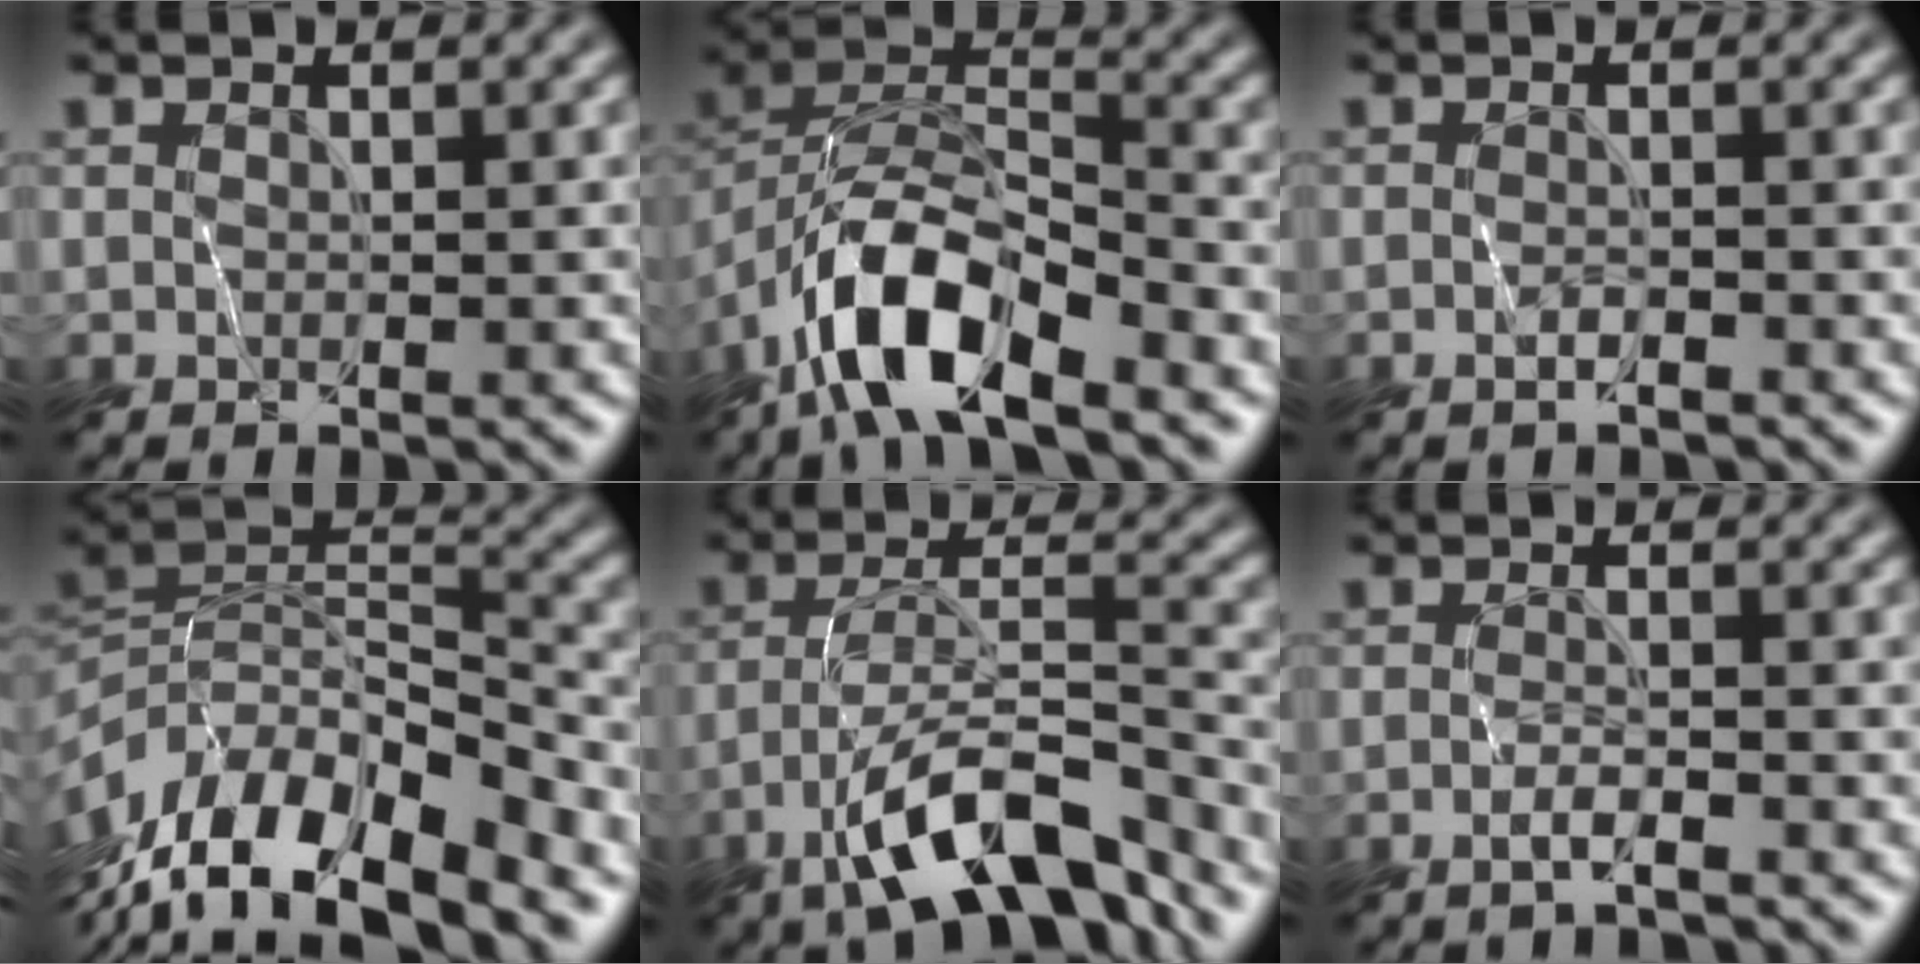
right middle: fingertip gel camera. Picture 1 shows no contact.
{"total": 8.7, "force": [-6.1, 2.6, 5.7], "torque": [-0.106, 0.011, -0.122]}
{"total": 1.1, "force": [-1.0, -0.1, 0.3], "torque": [-0.012, -0.002, -0.020]}
{"total": 12.5, "force": [-8.7, 4.5, 7.9], "torque": [-0.162, 0.007, -0.150]}
{"total": 9.1, "force": [-6.2, 2.4, 6.1], "torque": [-0.111, 0.002, -0.113]}
{"total": 1.6, "force": [-1.4, -0.4, 0.6], "torque": [-0.017, 0.000, -0.030]}